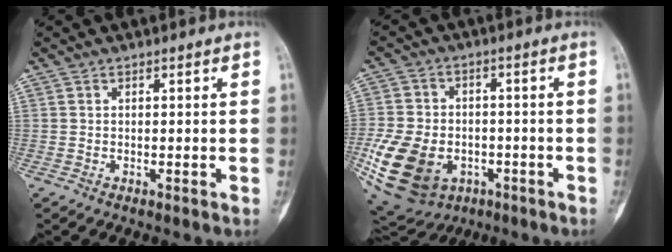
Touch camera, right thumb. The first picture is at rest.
{"total": 19.5, "force": [-6.2, 14.0, 12.0], "torque": [-0.258, 0.005, -0.091]}